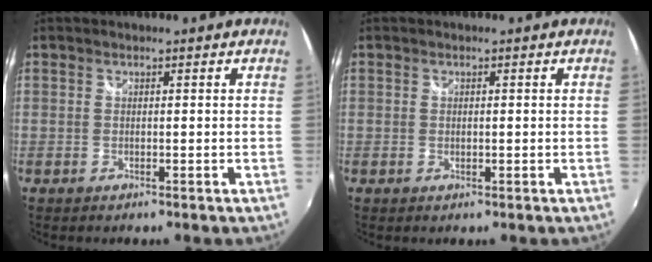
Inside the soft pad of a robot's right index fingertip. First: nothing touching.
{"total": 0.5, "force": [0.0, 0.4, 0.4], "torque": [-0.008, -0.002, 0.001]}